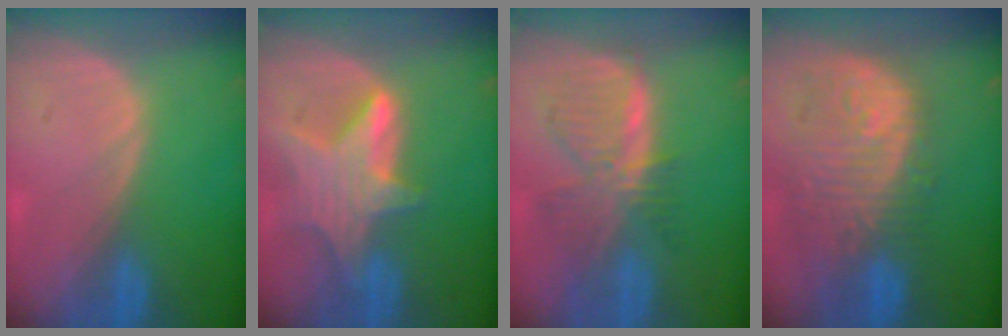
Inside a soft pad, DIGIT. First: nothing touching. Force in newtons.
{"total": 7.5, "press": 7.0, "slide": 2.9}
{"total": 8.3, "press": 7.2, "slide": 4.0}
{"total": 12.0, "press": 10.7, "slide": 5.5}